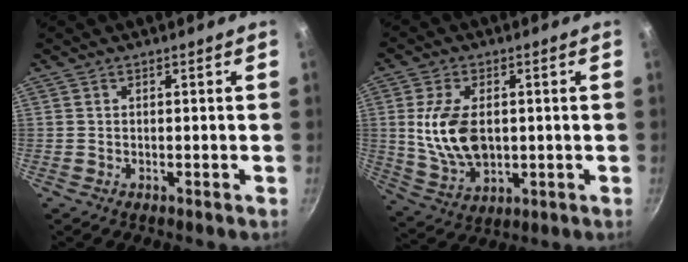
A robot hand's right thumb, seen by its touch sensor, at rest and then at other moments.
{"total": 12.4, "force": [0.7, 7.6, 9.8], "torque": [-0.176, -0.011, 0.022]}